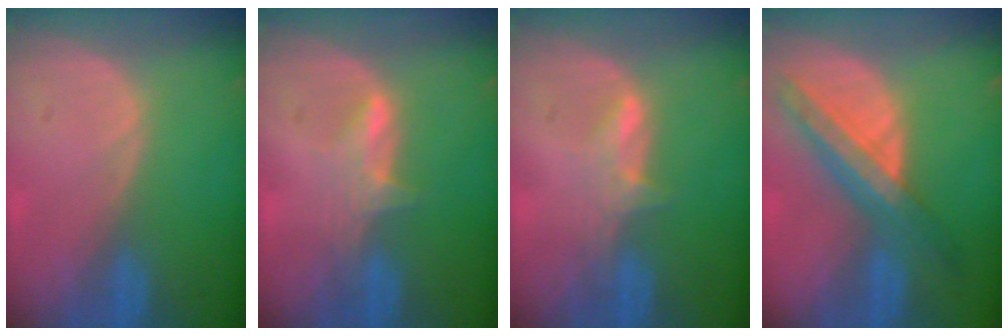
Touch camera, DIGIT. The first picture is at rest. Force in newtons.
{"total": 2.9, "press": 2.9, "slide": 0.4}
{"total": 2.8, "press": 2.8, "slide": 0.4}
{"total": 8.8, "press": 7.6, "slide": 4.4}